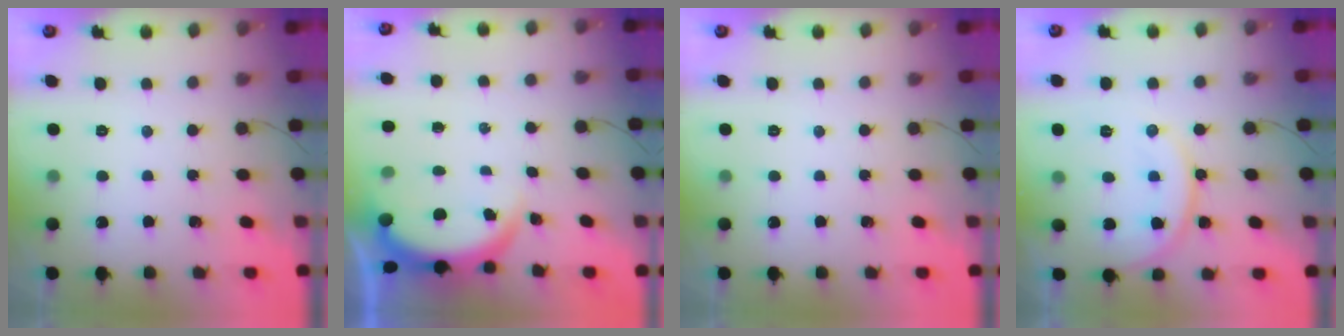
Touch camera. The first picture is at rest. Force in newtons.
{"total": 3.7, "press": 3.7, "slide": 0.1}
{"total": 0.0}
{"total": 12.1, "press": 12.1, "slide": 0.5}